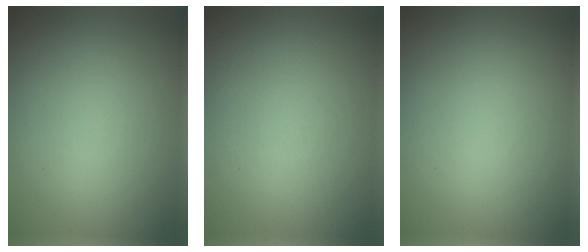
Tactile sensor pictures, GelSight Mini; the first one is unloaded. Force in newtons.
{"total": 0.0}
{"total": 0.0}